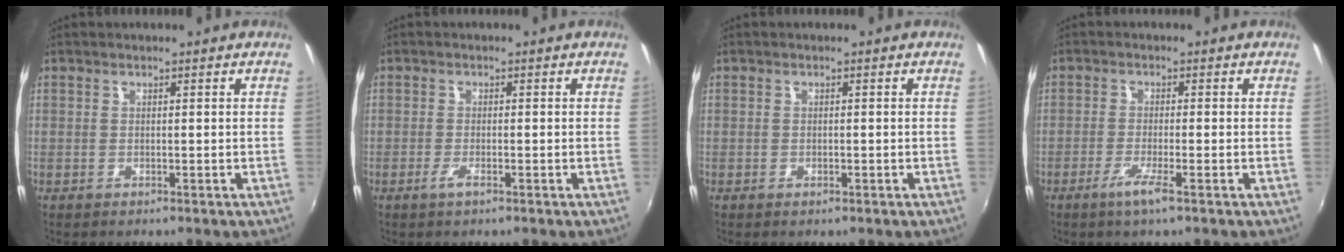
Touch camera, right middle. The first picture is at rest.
{"total": 1.9, "force": [-1.1, 0.3, 1.5], "torque": [-0.032, -0.002, -0.021]}
{"total": 0.6, "force": [-0.4, 0.3, 0.3], "torque": [-0.004, -0.002, -0.008]}
{"total": 3.8, "force": [-2.3, -0.3, 3.1], "torque": [-0.068, -0.009, -0.045]}